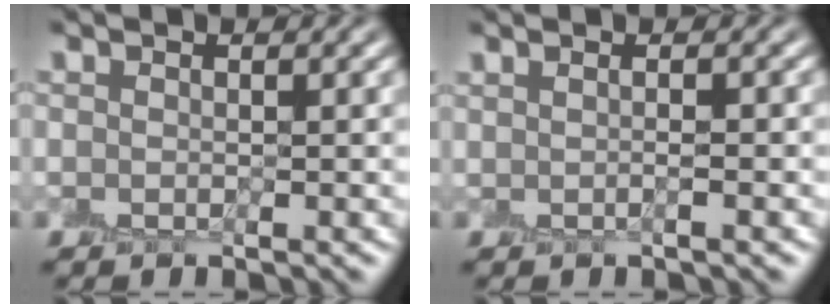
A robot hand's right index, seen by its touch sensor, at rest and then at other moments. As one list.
[{"total": 1.0, "force": [-0.2, 0.3, 1.0], "torque": [-0.018, -0.002, -0.007]}]